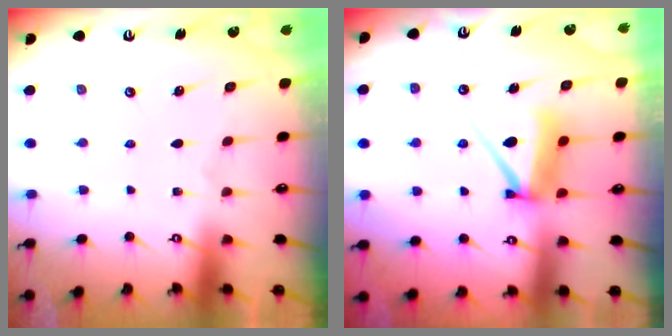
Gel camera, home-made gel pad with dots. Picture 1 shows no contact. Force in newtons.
{"total": 7.8, "press": 7.8, "slide": 0.9}